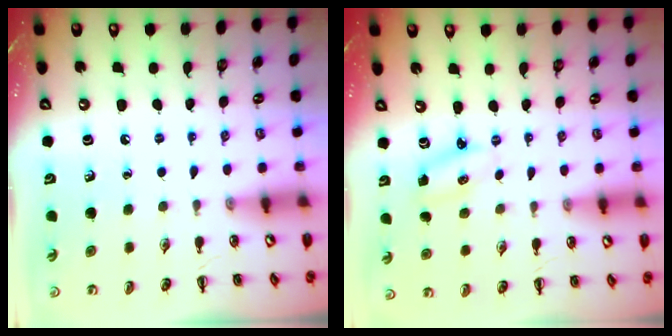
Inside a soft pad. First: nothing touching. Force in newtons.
{"total": 2.8, "press": 2.8, "slide": 0.6}